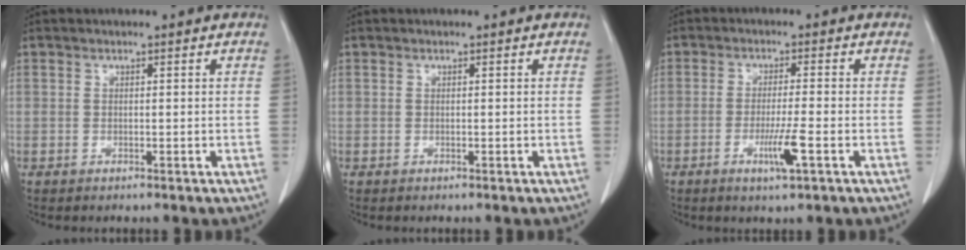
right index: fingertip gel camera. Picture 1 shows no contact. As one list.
[{"total": 0.0}, {"total": 4.9, "force": [-2.0, -0.2, 4.5], "torque": [-0.081, -0.009, -0.036]}]